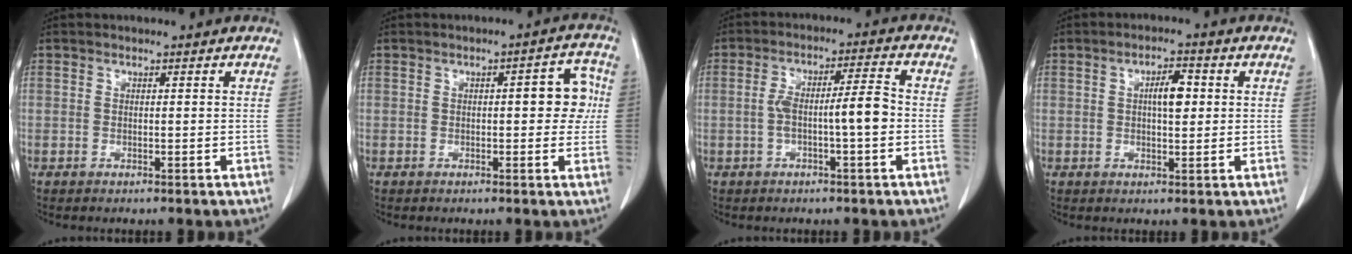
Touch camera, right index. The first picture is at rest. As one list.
[{"total": 5.8, "force": [0.5, 2.1, 5.3], "torque": [-0.055, 0.023, 0.002]}, {"total": 6.8, "force": [-1.2, 0.6, 6.7], "torque": [-0.122, 0.020, -0.021]}, {"total": 4.4, "force": [0.7, 1.5, 4.1], "torque": [-0.068, 0.007, 0.013]}]